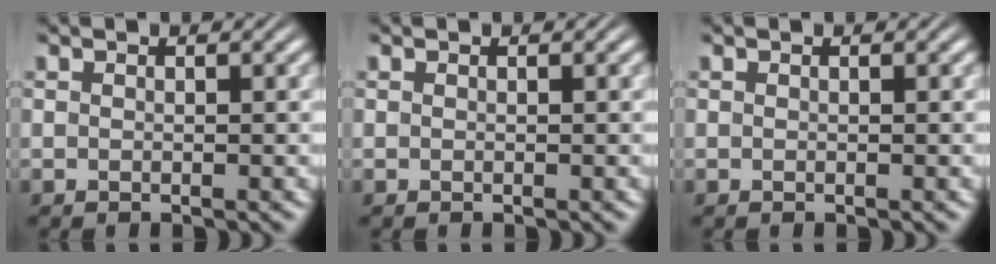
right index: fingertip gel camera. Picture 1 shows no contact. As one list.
[{"total": 0.0}, {"total": 0.0}]